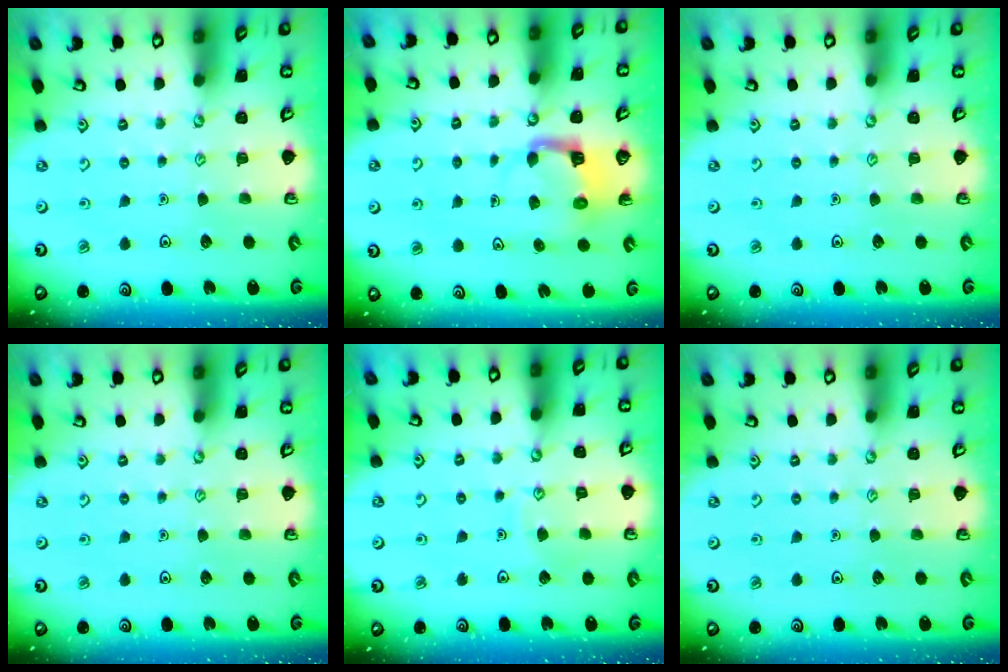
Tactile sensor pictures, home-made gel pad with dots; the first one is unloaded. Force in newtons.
{"total": 4.6, "press": 4.5, "slide": 0.4}
{"total": 0.0}
{"total": 0.0}
{"total": 5.6, "press": 5.6, "slide": 0.5}
{"total": 0.0}